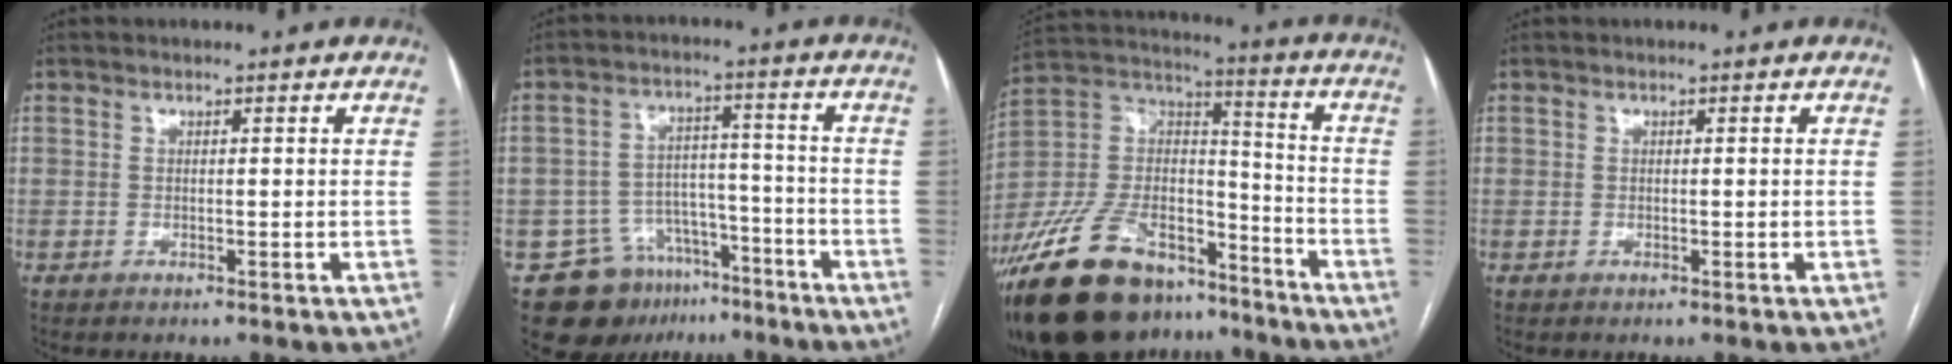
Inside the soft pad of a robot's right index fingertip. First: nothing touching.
{"total": 11.4, "force": [-7.4, 8.0, 3.3], "torque": [-0.051, 0.041, -0.109]}
{"total": 25.6, "force": [-18.0, 12.2, 13.4], "torque": [-0.307, 0.014, -0.314]}
{"total": 0.0}